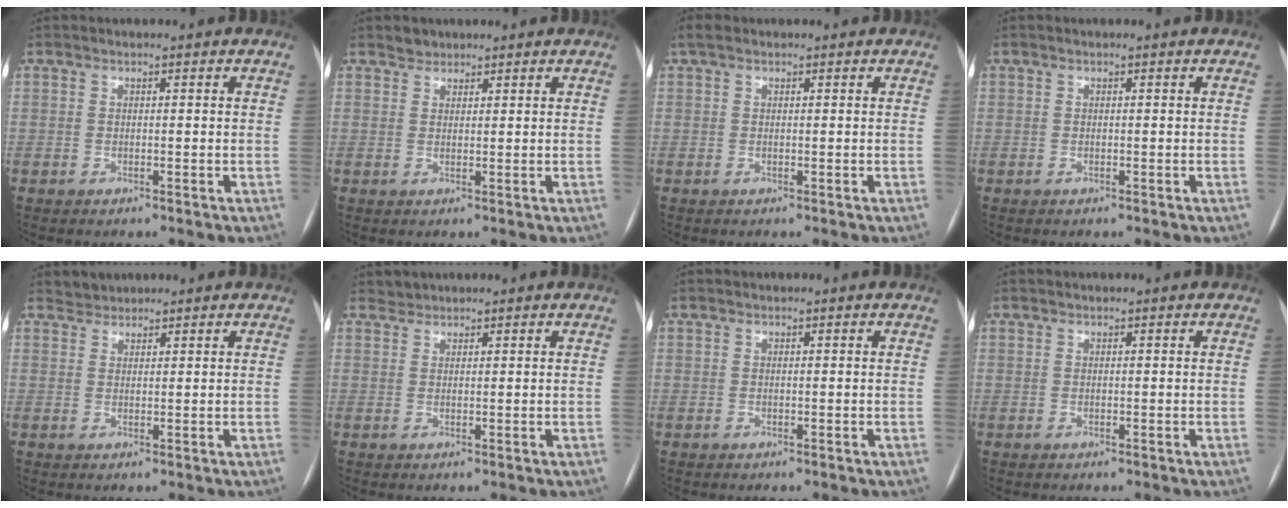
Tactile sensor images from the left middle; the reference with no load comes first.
{"total": 1.7, "force": [1.4, 0.9, -0.1], "torque": [0.004, 0.003, 0.020]}
{"total": 1.3, "force": [0.9, 0.7, 0.7], "torque": [-0.019, 0.024, 0.018]}
{"total": 0.0}
{"total": 1.8, "force": [1.6, 0.6, -0.5], "torque": [0.006, 0.010, 0.029]}
{"total": 1.2, "force": [1.1, 0.4, -0.4], "torque": [0.004, 0.006, 0.019]}
{"total": 0.0}
{"total": 0.0}